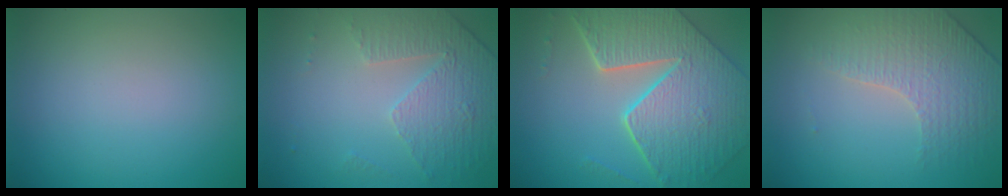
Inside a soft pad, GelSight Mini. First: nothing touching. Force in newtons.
{"total": 4.8, "press": 3.2, "slide": 3.5}
{"total": 9.2, "press": 6.6, "slide": 6.4}
{"total": 4.1, "press": 3.1, "slide": 2.7}